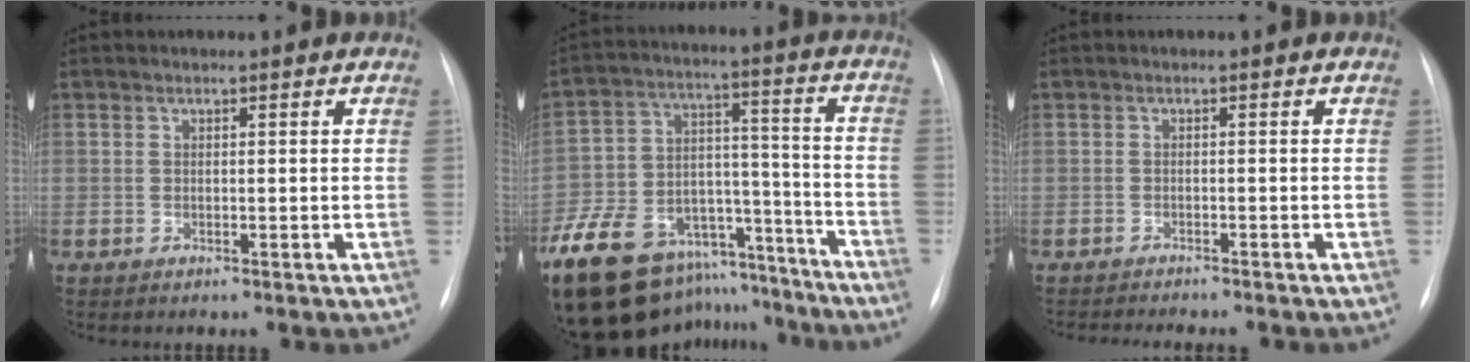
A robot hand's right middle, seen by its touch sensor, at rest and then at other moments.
{"total": 26.3, "force": [-20.7, 12.6, 10.2], "torque": [-0.206, 0.035, -0.311]}
{"total": 6.9, "force": [-6.2, 0.4, 3.0], "torque": [-0.028, -0.008, -0.086]}